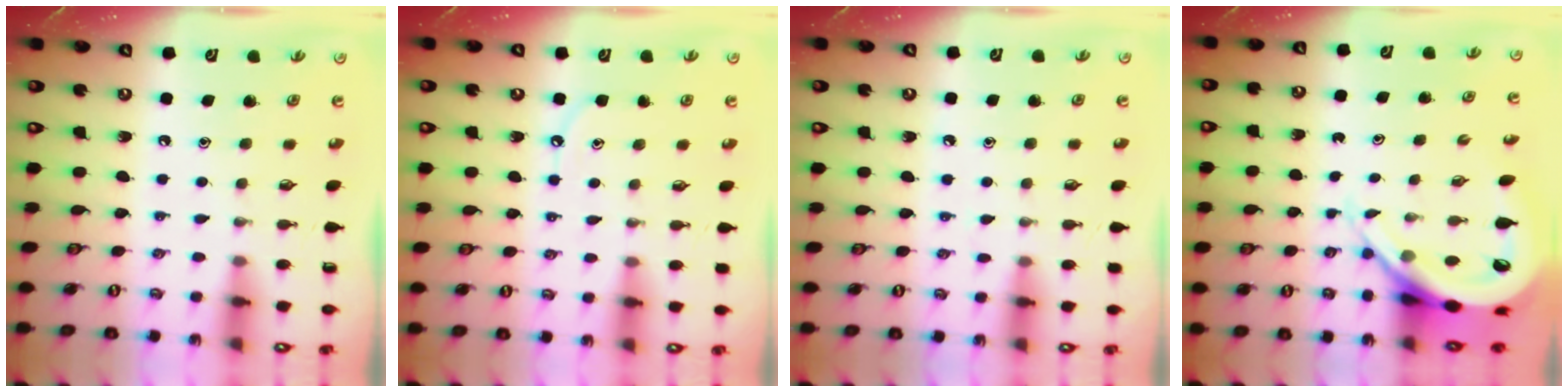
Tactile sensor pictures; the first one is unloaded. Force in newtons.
{"total": 4.6, "press": 4.6, "slide": 0.4}
{"total": 5.6, "press": 5.6, "slide": 0.9}
{"total": 9.0, "press": 8.9, "slide": 1.0}